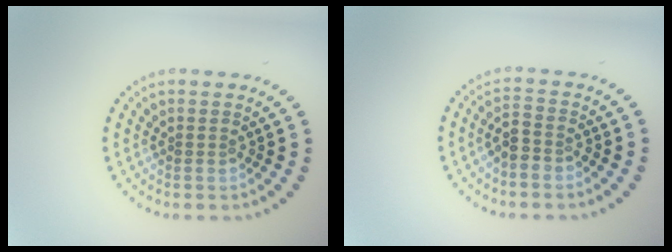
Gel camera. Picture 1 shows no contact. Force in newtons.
{"total": 2.0, "press": 1.9, "slide": 0.8}